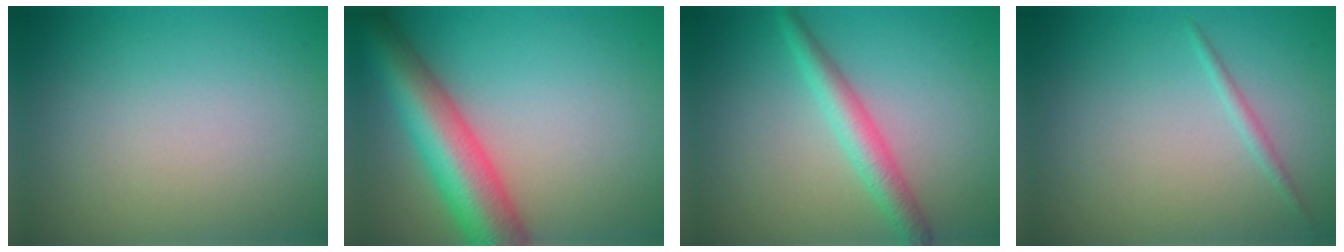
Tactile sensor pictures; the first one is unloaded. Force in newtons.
{"total": 9.1, "press": 9.1, "slide": 0.4}
{"total": 2.9, "press": 2.9, "slide": 0.0}
{"total": 0.9, "press": 0.9, "slide": 0.1}